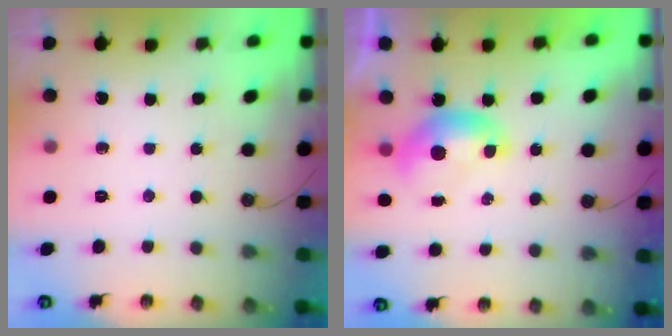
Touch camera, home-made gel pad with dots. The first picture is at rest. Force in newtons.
{"total": 0.0}